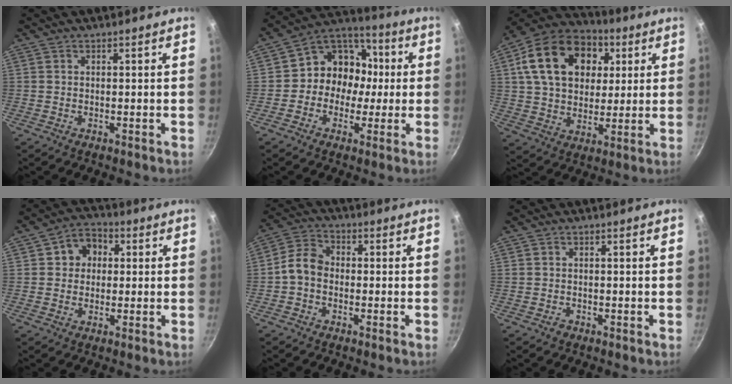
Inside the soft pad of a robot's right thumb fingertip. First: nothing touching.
{"total": 12.3, "force": [-0.6, 10.6, 6.1], "torque": [-0.041, 0.039, -0.030]}
{"total": 21.3, "force": [6.2, 15.2, 13.5], "torque": [-0.211, 0.009, 0.098]}
{"total": 6.8, "force": [1.3, 5.8, 3.3], "torque": [-0.015, 0.010, 0.009]}
{"total": 5.8, "force": [-1.2, 4.4, 3.5], "torque": [-0.057, 0.026, -0.039]}
{"total": 0.9, "force": [-0.6, 0.7, 0.2], "torque": [-0.005, 0.006, -0.008]}